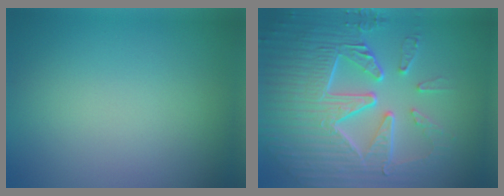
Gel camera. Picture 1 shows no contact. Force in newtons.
{"total": 9.8, "press": 6.6, "slide": 7.2}